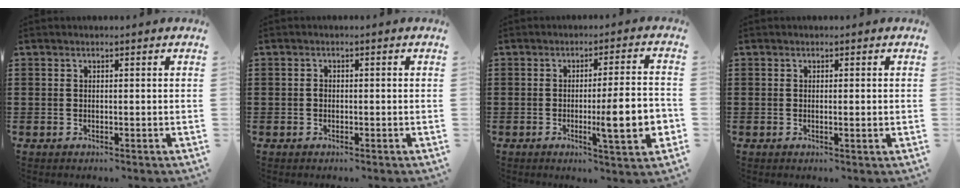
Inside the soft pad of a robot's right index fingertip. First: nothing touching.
{"total": 0.8, "force": [-0.3, 0.6, 0.6], "torque": [-0.014, 0.001, -0.005]}
{"total": 10.2, "force": [-1.9, 1.4, 9.9], "torque": [-0.144, -0.009, -0.032]}
{"total": 0.8, "force": [0.1, 0.0, 0.8], "torque": [-0.015, -0.002, 0.001]}